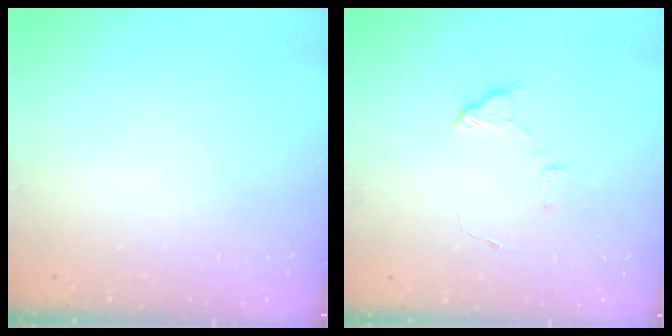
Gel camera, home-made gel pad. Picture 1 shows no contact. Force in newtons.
{"total": 5.8, "press": 5.8, "slide": 0.3}